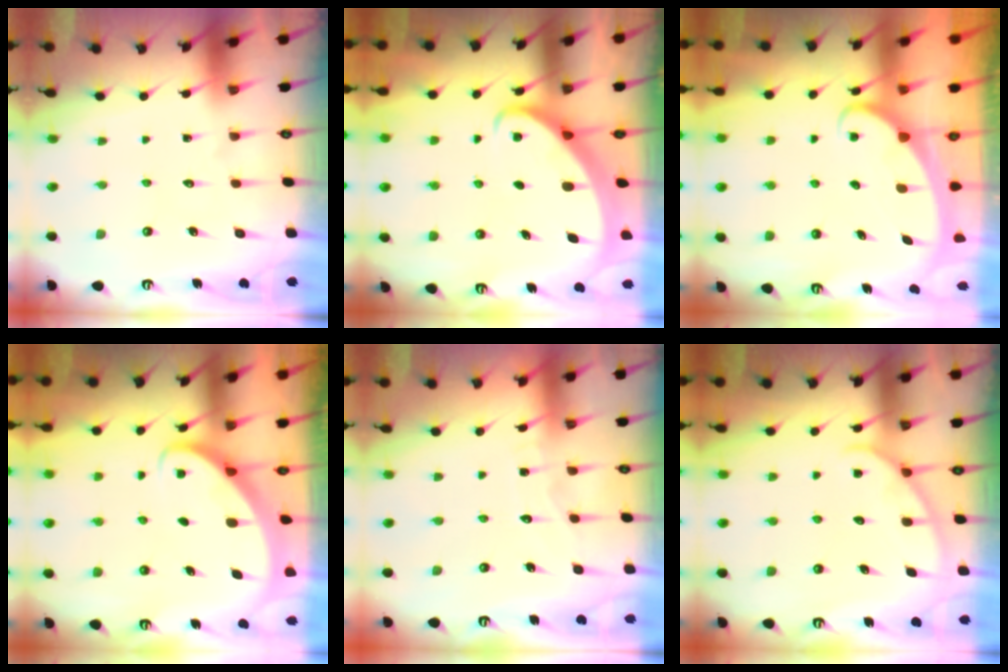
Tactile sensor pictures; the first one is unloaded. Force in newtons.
{"total": 2.7, "press": 2.6, "slide": 0.3}
{"total": 2.4, "press": 2.4, "slide": 0.3}
{"total": 2.8, "press": 2.8, "slide": 0.1}
{"total": 4.5, "press": 4.5, "slide": 0.6}
{"total": 4.0, "press": 4.0, "slide": 0.4}